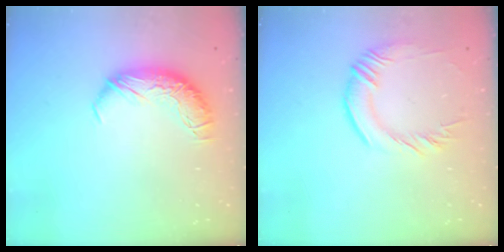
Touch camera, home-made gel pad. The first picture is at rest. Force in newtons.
{"total": 1.5, "press": 1.0, "slide": 1.1}